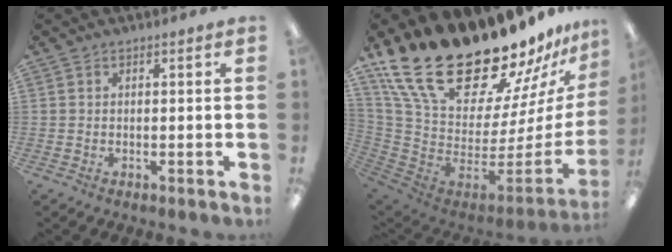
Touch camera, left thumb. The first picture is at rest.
{"total": 28.8, "force": [22.2, 10.4, 15.2], "torque": [-0.273, -0.182, 0.421]}